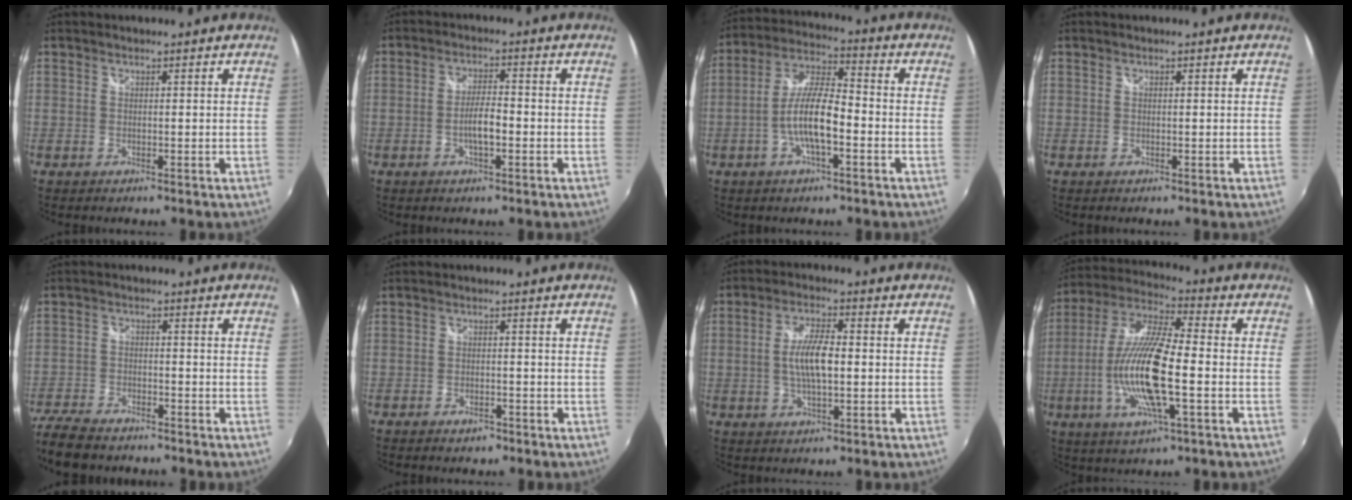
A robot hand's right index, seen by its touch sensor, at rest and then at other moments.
{"total": 4.2, "force": [-1.4, 1.1, 3.8], "torque": [-0.073, 0.001, -0.024]}
{"total": 9.9, "force": [-3.2, 2.7, 9.0], "torque": [-0.186, 0.006, -0.060]}
{"total": 0.0}
{"total": 10.8, "force": [-9.0, 3.9, 4.5], "torque": [-0.125, -0.028, -0.167]}
{"total": 2.5, "force": [-1.9, 1.3, 1.0], "torque": [-0.022, -0.003, -0.031]}
{"total": 7.2, "force": [-0.4, 2.4, 6.8], "torque": [-0.129, 0.003, -0.006]}
{"total": 17.0, "force": [-3.5, 3.7, 16.2], "torque": [-0.322, -0.012, -0.069]}